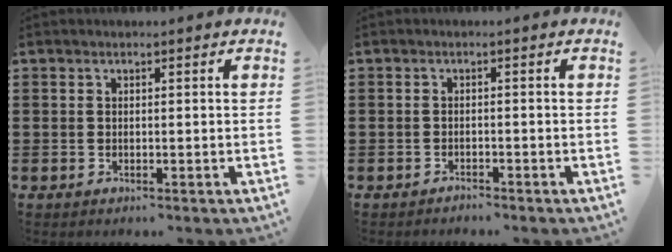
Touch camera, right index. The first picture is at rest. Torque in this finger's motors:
{"motor_torque": [-0.64, 0.30, -1.05, -0.16]}